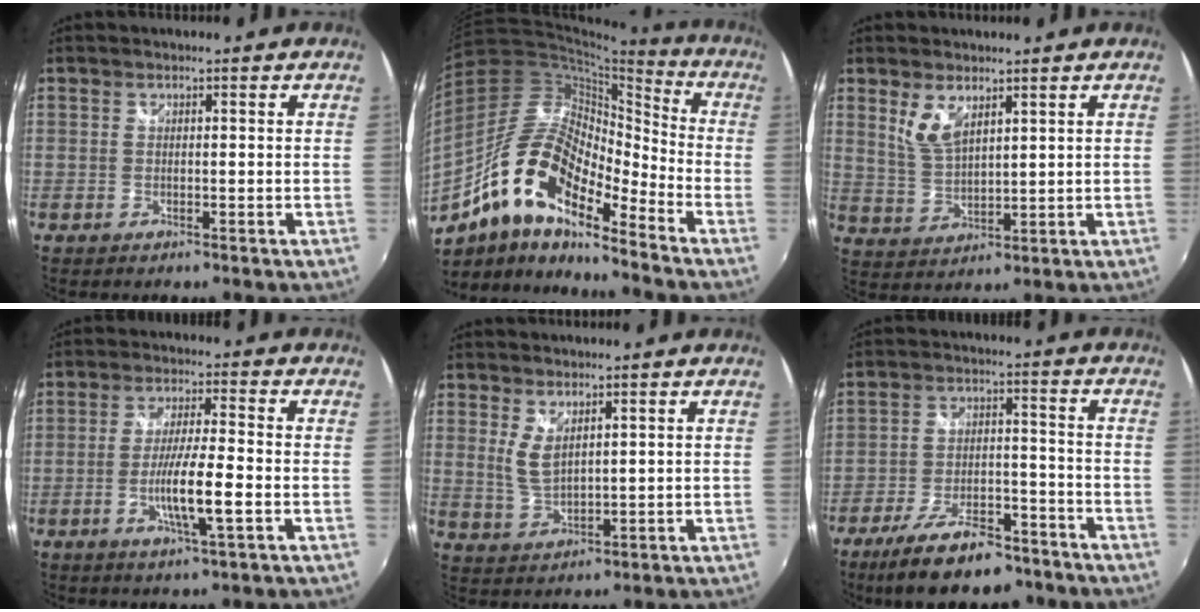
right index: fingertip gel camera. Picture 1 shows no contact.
{"total": 18.7, "force": [-11.0, 6.6, 13.6], "torque": [-0.241, -0.006, -0.225]}
{"total": 5.6, "force": [3.3, 2.3, 3.9], "torque": [-0.077, -0.005, 0.070]}
{"total": 8.1, "force": [-2.5, 0.3, 7.7], "torque": [-0.142, -0.008, -0.047]}
{"total": 4.3, "force": [2.1, 1.7, 3.4], "torque": [-0.065, -0.009, 0.043]}
{"total": 15.6, "force": [-11.8, 5.6, 8.6], "torque": [-0.172, -0.010, -0.183]}